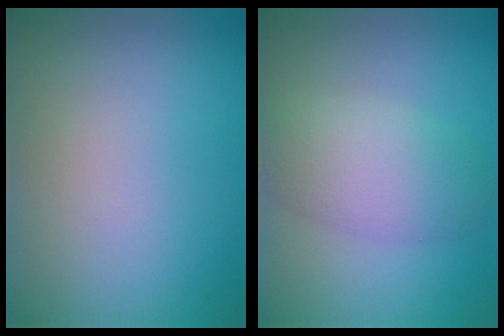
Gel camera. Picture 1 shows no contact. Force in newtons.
{"total": 4.6, "press": 4.6, "slide": 0.2}